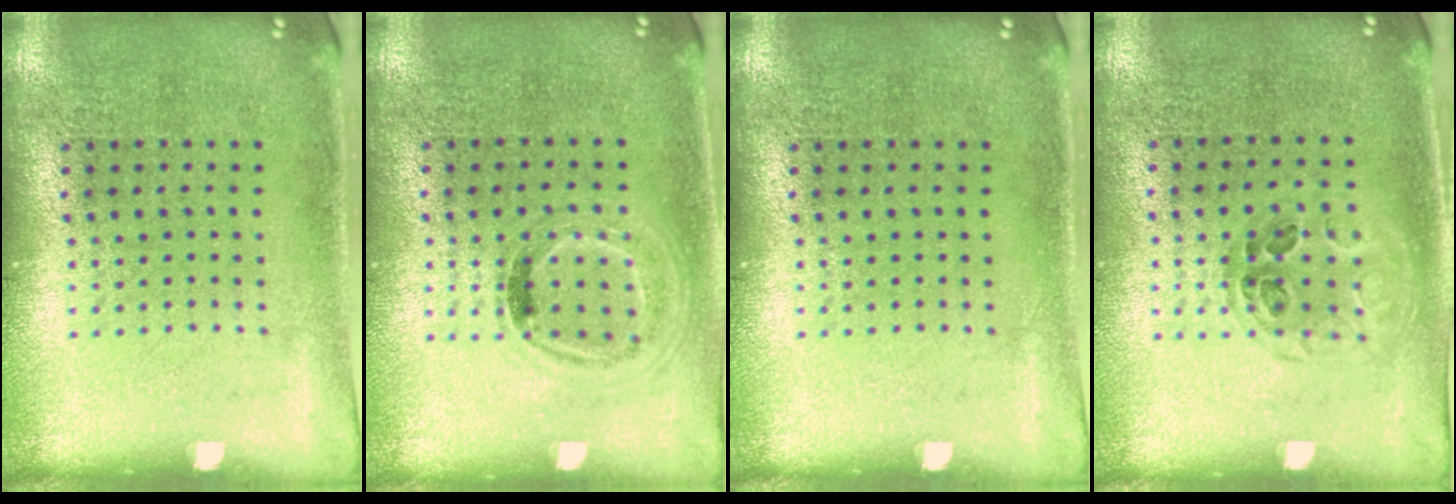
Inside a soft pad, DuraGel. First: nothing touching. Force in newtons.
{"total": 0.9, "press": 0.8, "slide": 0.4}
{"total": 0.0}
{"total": 0.9, "press": 0.8, "slide": 0.4}